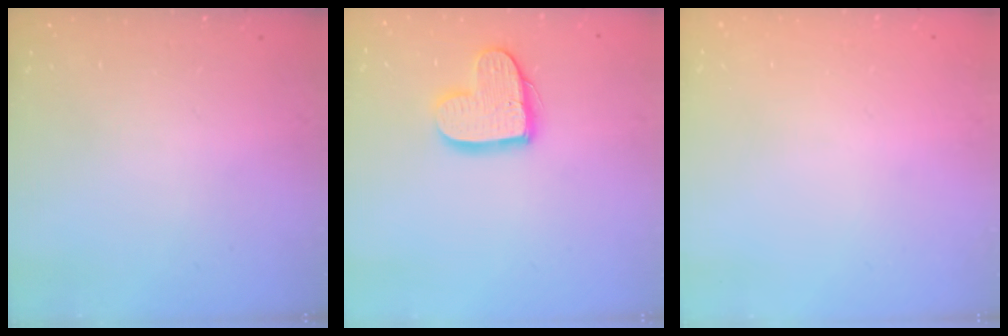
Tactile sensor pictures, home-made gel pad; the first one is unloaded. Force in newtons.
{"total": 13.4, "press": 13.3, "slide": 1.2}
{"total": 0.0}